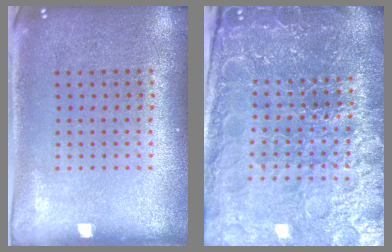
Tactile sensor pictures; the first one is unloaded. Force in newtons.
{"total": 5.7, "press": 5.1, "slide": 2.4}